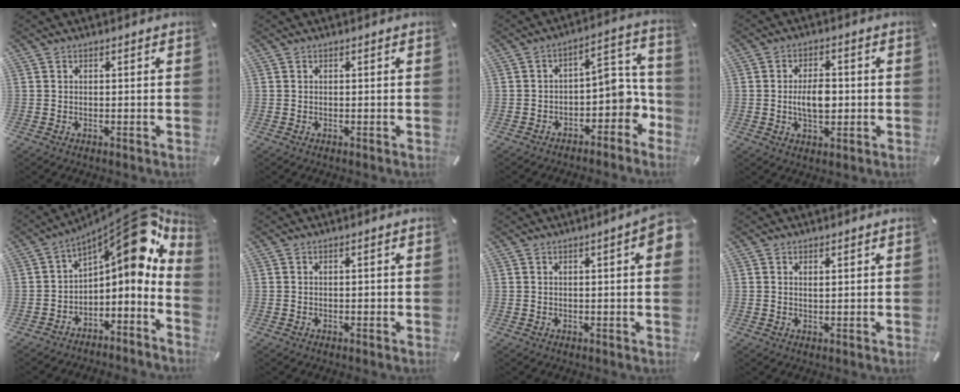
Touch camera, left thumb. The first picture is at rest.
{"total": 0.0}
{"total": 9.2, "force": [-2.9, 6.2, 6.2], "torque": [-0.061, 0.002, -0.054]}
{"total": 6.8, "force": [-0.5, 4.2, 5.4], "torque": [-0.094, 0.000, -0.015]}
{"total": 15.6, "force": [8.7, 6.7, 11.1], "torque": [-0.138, -0.077, 0.139]}
{"total": 0.7, "force": [-0.1, 0.3, 0.6], "torque": [-0.013, 0.001, -0.003]}
{"total": 4.8, "force": [1.4, 0.8, 4.5], "torque": [-0.068, -0.002, 0.020]}
{"total": 0.8, "force": [0.5, 0.3, 0.5], "torque": [-0.011, 0.001, 0.010]}